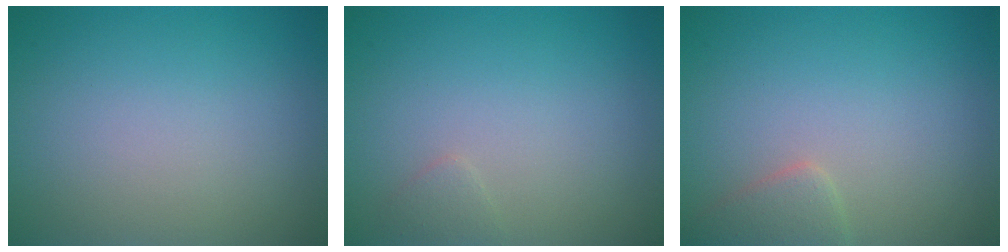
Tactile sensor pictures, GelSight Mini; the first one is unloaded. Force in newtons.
{"total": 0.8, "press": 0.7, "slide": 0.1}
{"total": 1.8, "press": 1.8, "slide": 0.1}